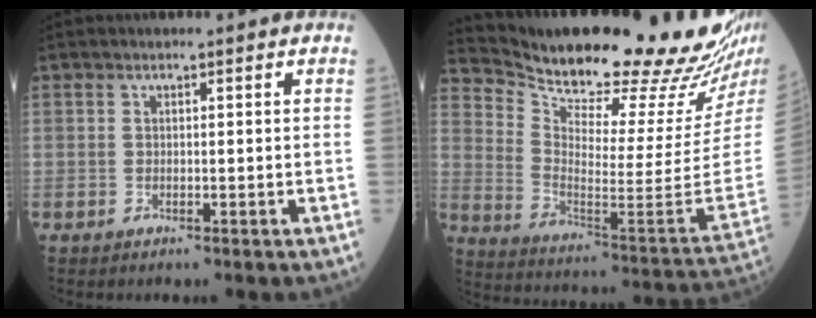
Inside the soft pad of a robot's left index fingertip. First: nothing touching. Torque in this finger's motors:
{"motor_torque": [0.97, -1.17, 0.42, 0.04]}